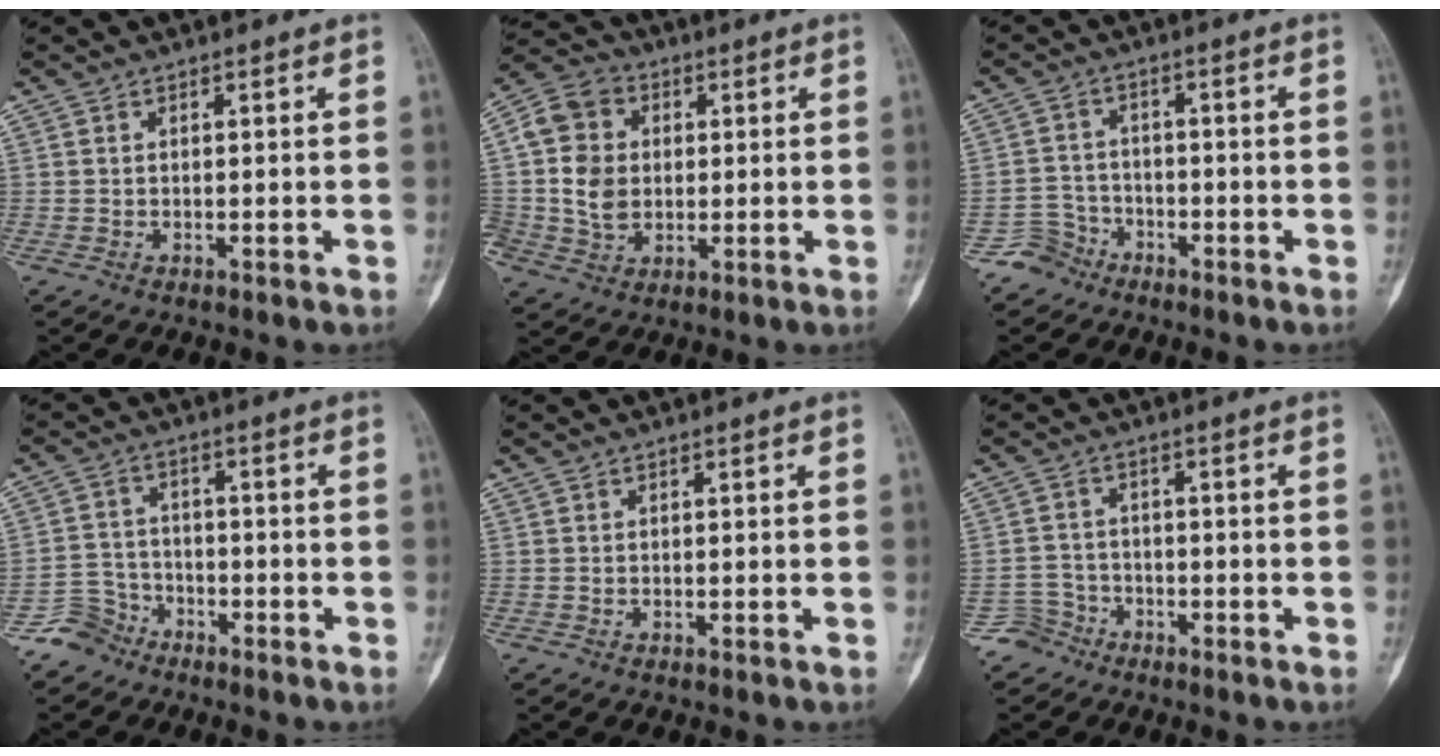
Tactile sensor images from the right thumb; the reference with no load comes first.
{"total": 11.4, "force": [1.0, 9.5, 6.3], "torque": [-0.093, 0.010, 0.013]}
{"total": 4.4, "force": [-3.3, 2.9, -0.7], "torque": [0.035, 0.029, -0.068]}
{"total": 5.3, "force": [-4.1, 3.4, -0.4], "torque": [0.033, 0.033, -0.088]}
{"total": 0.0}
{"total": 3.8, "force": [-2.7, 2.5, -0.8], "torque": [0.032, 0.023, -0.055]}